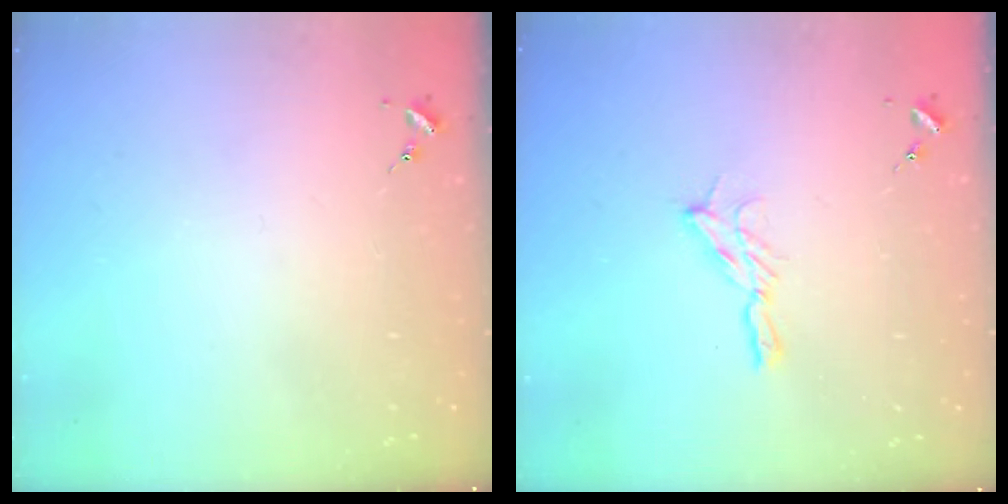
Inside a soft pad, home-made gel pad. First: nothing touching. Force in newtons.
{"total": 5.7, "press": 5.7, "slide": 0.4}